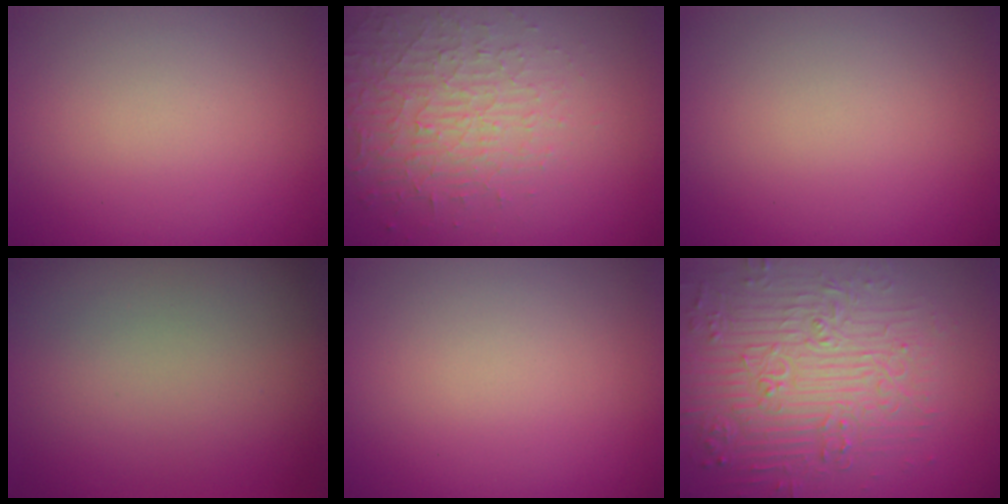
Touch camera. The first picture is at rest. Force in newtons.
{"total": 4.7, "press": 3.2, "slide": 3.4}
{"total": 0.0}
{"total": 0.0}
{"total": 0.0}
{"total": 7.4, "press": 5.9, "slide": 4.6}